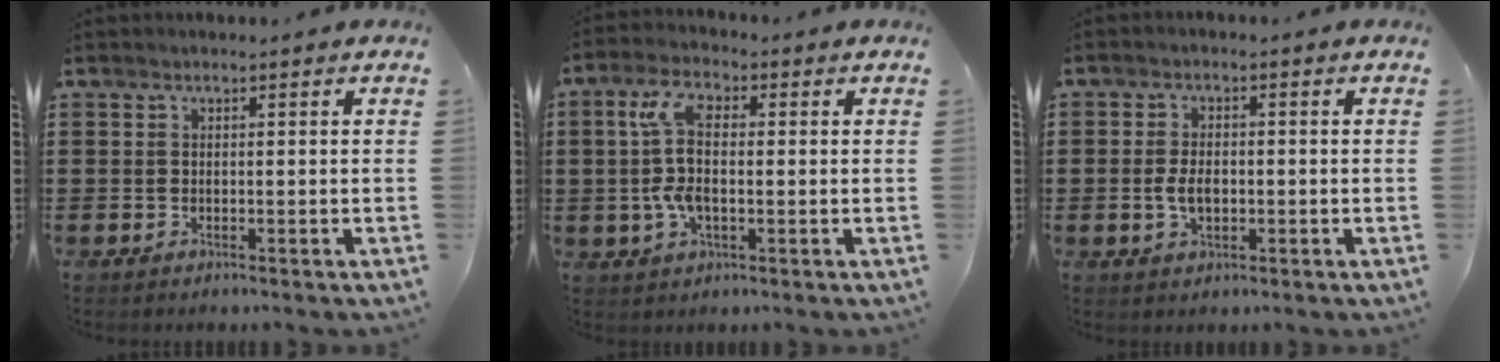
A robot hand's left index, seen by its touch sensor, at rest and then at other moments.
{"total": 8.4, "force": [0.5, 3.9, 7.5], "torque": [-0.174, 0.003, 0.000]}
{"total": 3.6, "force": [-0.5, 2.0, 3.0], "torque": [-0.063, 0.002, -0.012]}